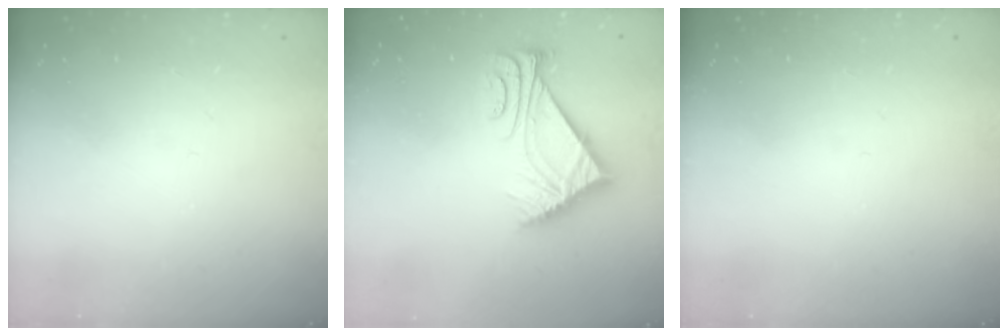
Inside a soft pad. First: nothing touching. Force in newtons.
{"total": 9.8, "press": 9.7, "slide": 0.9}
{"total": 0.0}